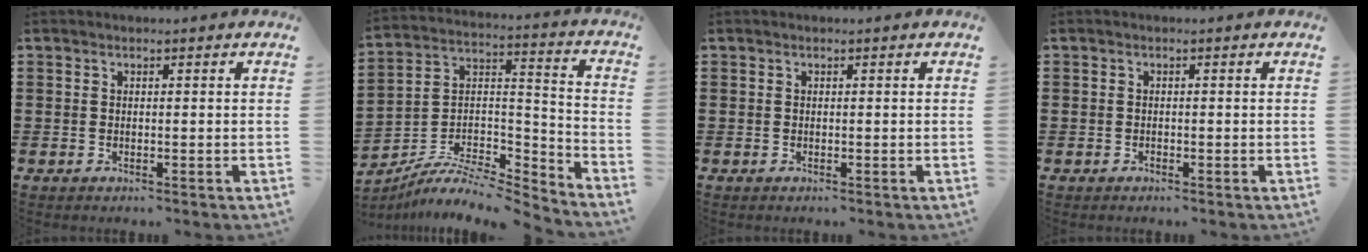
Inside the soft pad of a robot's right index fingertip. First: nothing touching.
{"total": 7.5, "force": [-6.5, 2.5, 2.8], "torque": [-0.059, -0.001, -0.130]}
{"total": 0.0}
{"total": 0.5, "force": [-0.4, 0.3, 0.1], "torque": [-0.003, 0.000, -0.009]}